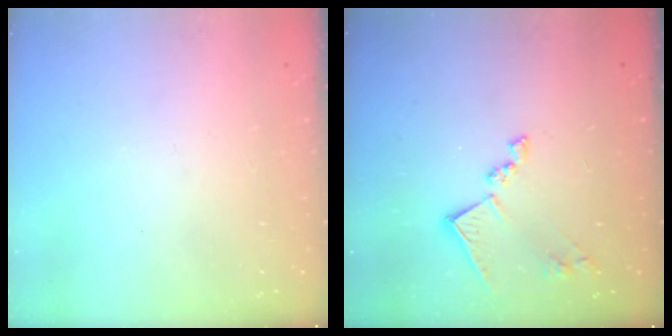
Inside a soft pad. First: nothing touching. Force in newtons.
{"total": 12.8, "press": 12.8, "slide": 0.8}